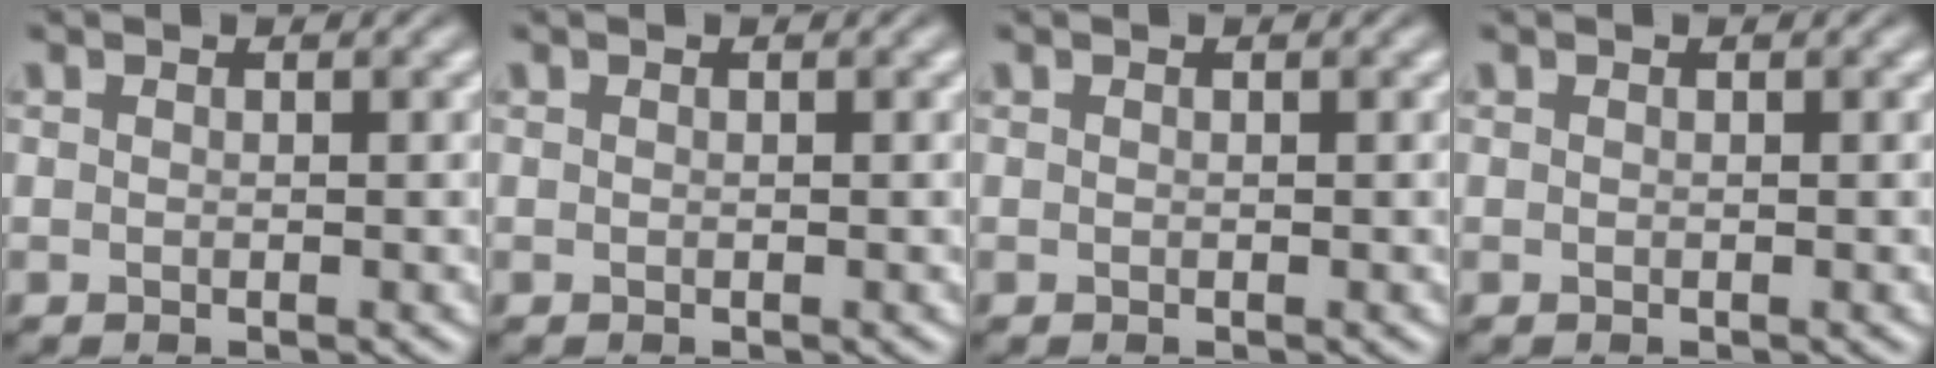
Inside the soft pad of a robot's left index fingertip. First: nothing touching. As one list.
[{"total": 0.0}, {"total": 0.0}, {"total": 0.0}]